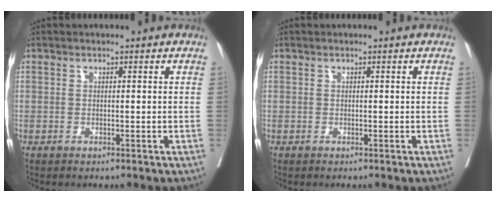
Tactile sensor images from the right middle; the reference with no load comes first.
{"total": 0.0}